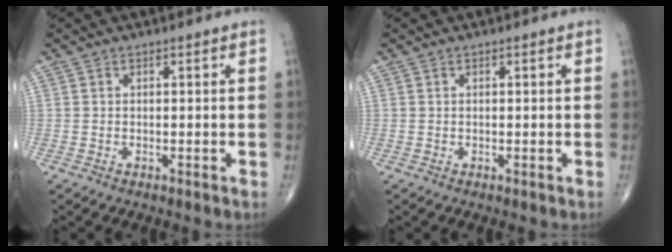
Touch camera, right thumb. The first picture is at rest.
{"total": 0.0}